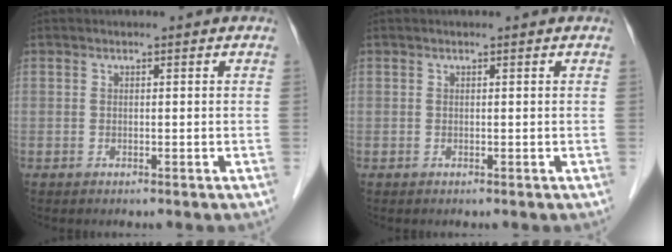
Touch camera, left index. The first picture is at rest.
{"total": 0.0}